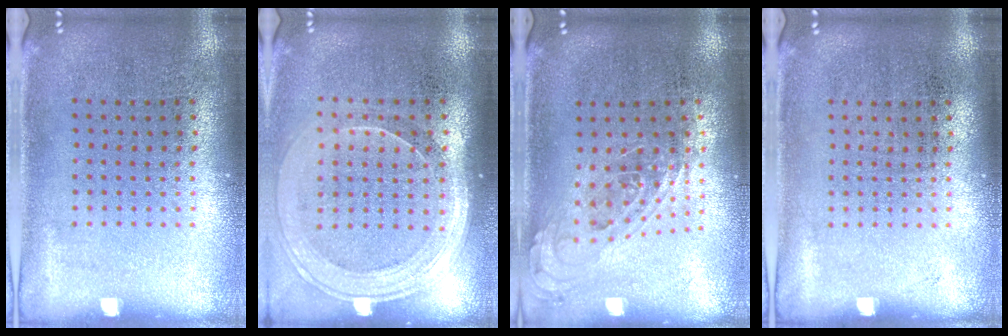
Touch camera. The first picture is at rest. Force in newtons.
{"total": 1.8, "press": 1.7, "slide": 0.8}
{"total": 0.8, "press": 0.8, "slide": 0.3}
{"total": 0.0}